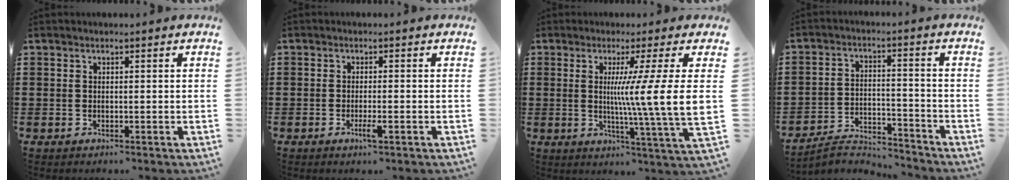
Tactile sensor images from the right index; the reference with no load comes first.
{"total": 2.5, "force": [-1.1, 0.2, 2.2], "torque": [-0.043, -0.006, -0.022]}
{"total": 10.2, "force": [1.6, -1.2, 10.0], "torque": [-0.181, -0.014, 0.018]}
{"total": 4.6, "force": [-4.5, 0.7, 1.1], "torque": [-0.028, 0.004, -0.091]}